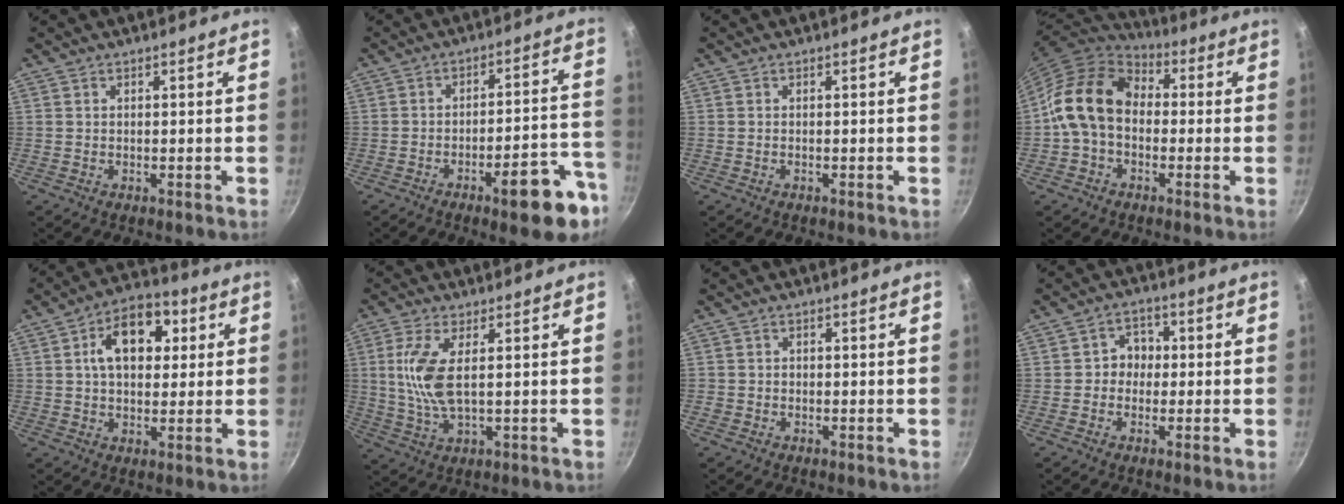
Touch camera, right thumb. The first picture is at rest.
{"total": 13.1, "force": [-7.1, 3.2, 10.5], "torque": [-0.120, 0.057, -0.094]}
{"total": 0.0}
{"total": 13.7, "force": [-1.0, 10.0, 9.3], "torque": [-0.165, 0.035, -0.033]}
{"total": 12.6, "force": [3.2, 7.9, 9.4], "torque": [-0.118, 0.012, 0.044]}
{"total": 8.7, "force": [1.4, 3.1, 8.0], "torque": [-0.193, -0.006, 0.033]}
{"total": 1.0, "force": [-0.3, 1.0, 0.1], "torque": [0.006, 0.006, -0.007]}
{"total": 4.7, "force": [-0.2, 4.0, 2.3], "torque": [-0.006, 0.016, -0.014]}